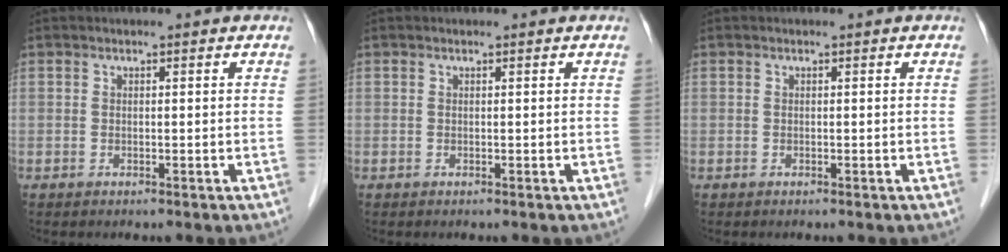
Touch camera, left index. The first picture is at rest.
{"total": 0.0}
{"total": 0.0}